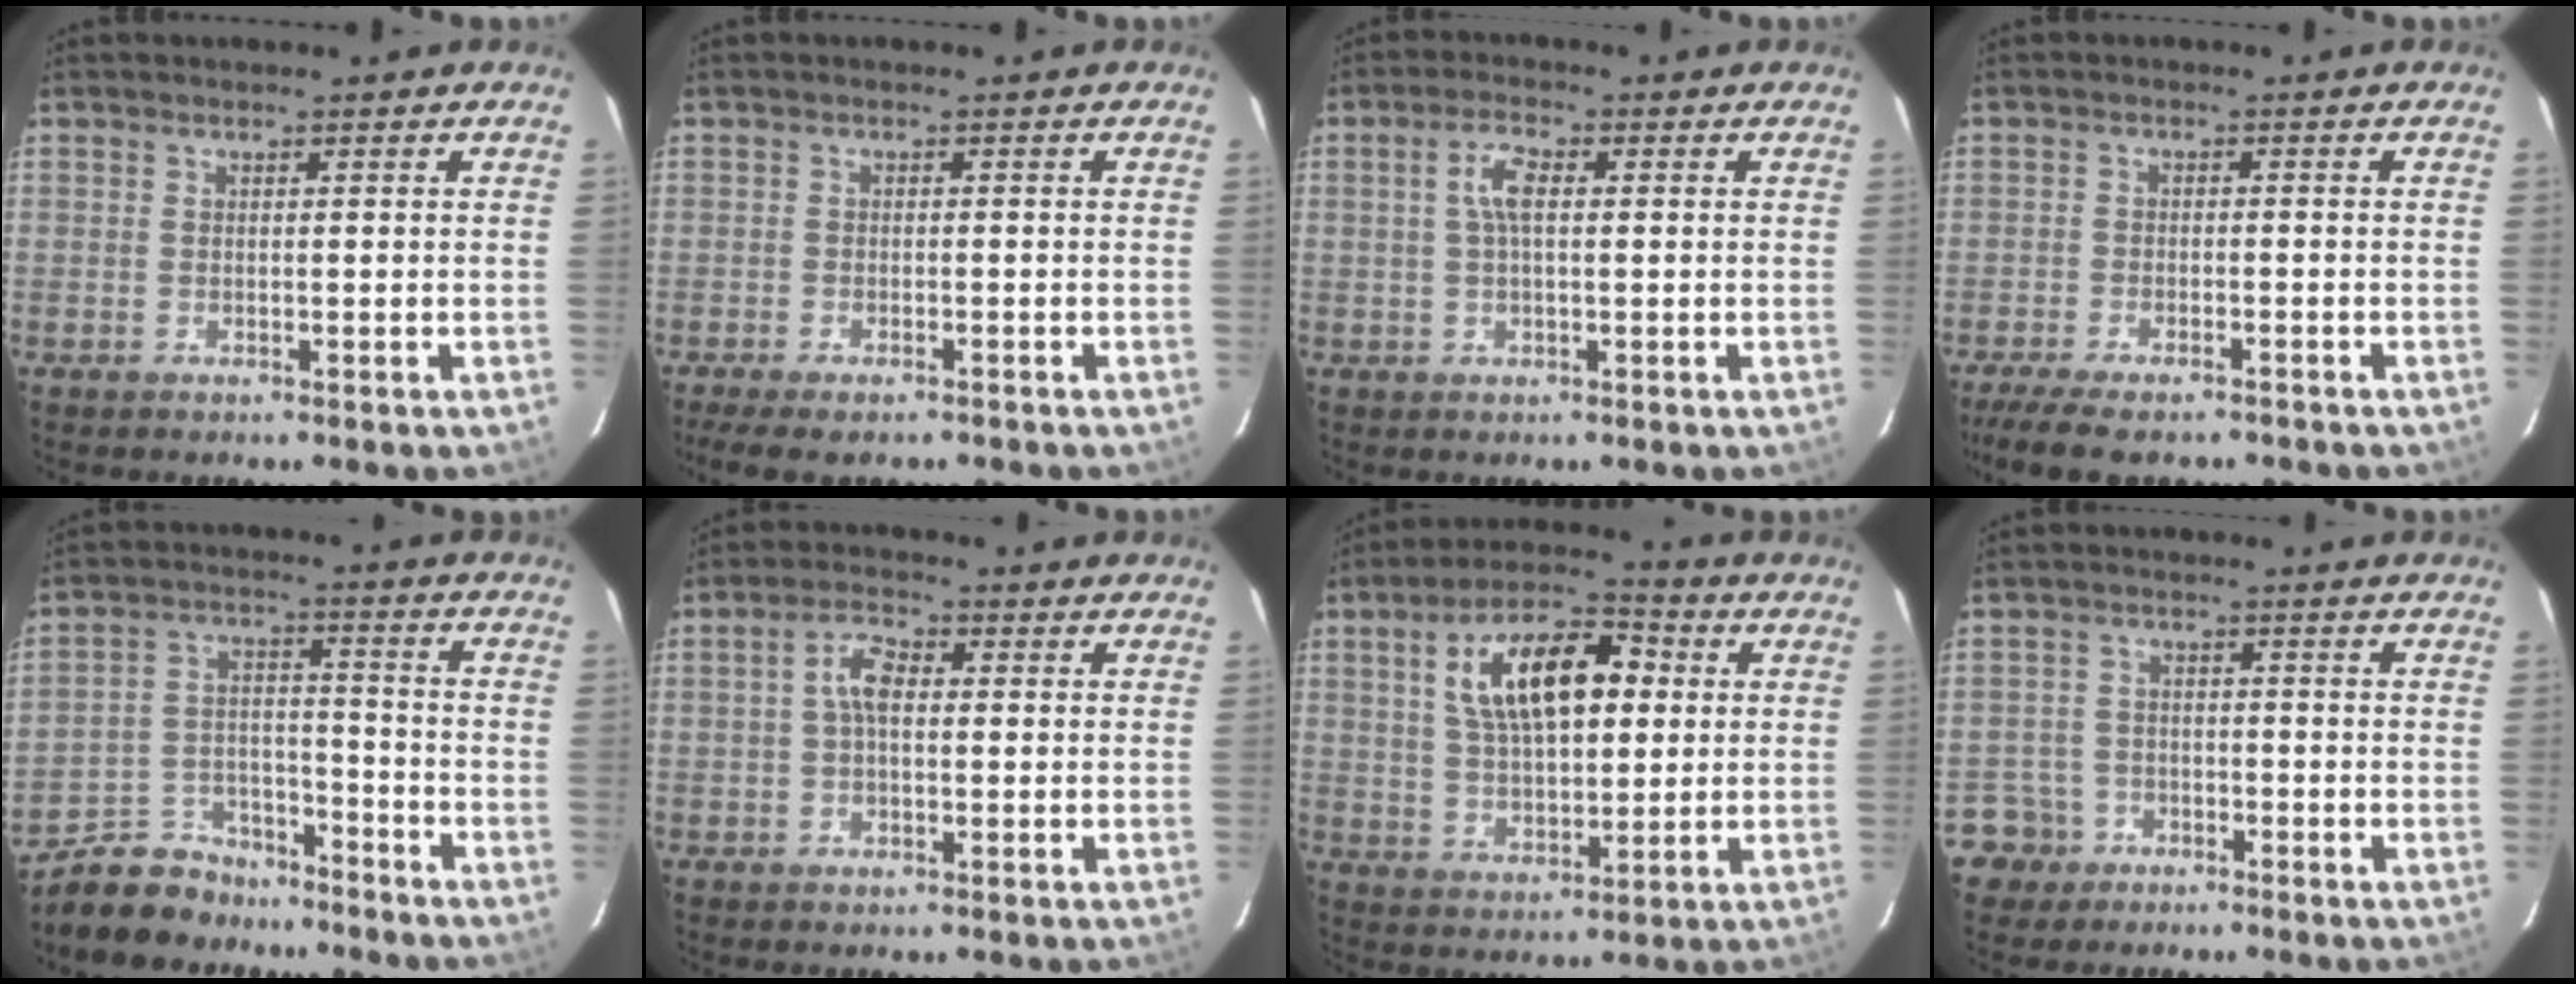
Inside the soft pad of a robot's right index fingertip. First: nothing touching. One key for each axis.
{"total": 7.5, "fx": -6.1, "fy": 2.0, "fz": 3.9, "tx": -0.094, "ty": -0.029, "tz": -0.101}
{"total": 4.1, "fx": 0.7, "fy": 1.5, "fz": 3.8, "tx": -0.078, "ty": 0.009, "tz": 0.013}
{"total": 10.4, "fx": -8.7, "fy": 2.7, "fz": 5.1, "tx": -0.118, "ty": -0.029, "tz": -0.145}
{"total": 11.2, "fx": -9.5, "fy": 5.5, "fz": 2.4, "tx": -0.072, "ty": 0.022, "tz": -0.150}
{"total": 4.3, "fx": 0.2, "fy": 2.2, "fz": 3.7, "tx": -0.074, "ty": 0.014, "tz": 0.003}
{"total": 15.2, "fx": 3.8, "fy": 7.2, "fz": 12.8, "tx": -0.225, "ty": 0.029, "tz": 0.067}
{"total": 4.8, "fx": -2.7, "fy": 4.0, "fz": -0.2, "tx": -0.004, "ty": 0.026, "tz": -0.050}